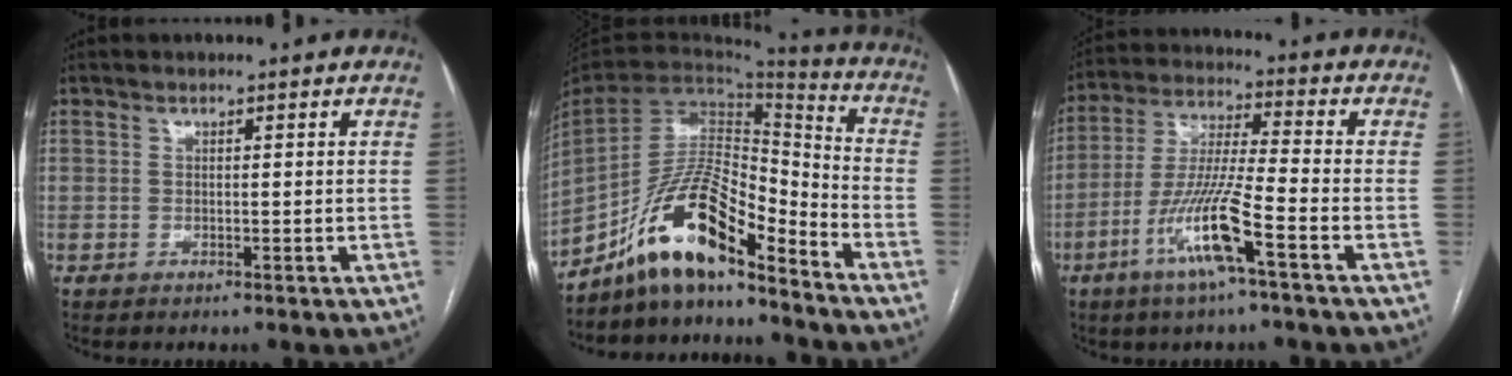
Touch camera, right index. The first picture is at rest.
{"total": 14.9, "force": [-11.2, 3.3, 9.3], "torque": [-0.177, 0.027, -0.200]}
{"total": 11.6, "force": [-5.4, 0.0, 10.3], "torque": [-0.209, -0.008, -0.108]}